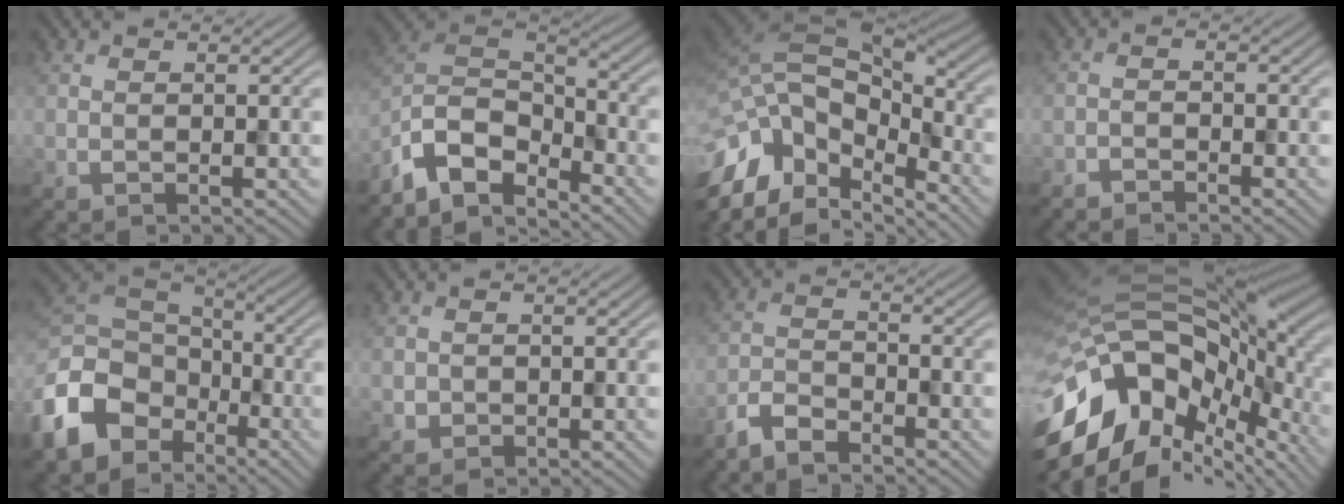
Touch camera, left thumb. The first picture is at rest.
{"total": 9.3, "force": [-6.9, 3.9, 4.8], "torque": [-0.100, -0.001, -0.154]}
{"total": 14.7, "force": [-6.6, 8.4, 10.0], "torque": [-0.256, -0.021, -0.102]}
{"total": 1.8, "force": [-1.8, 0.3, 0.3], "torque": [-0.005, 0.001, -0.039]}
{"total": 14.4, "force": [-7.3, 9.9, 7.5], "torque": [-0.209, -0.034, -0.148]}
{"total": 1.4, "force": [-0.2, 1.4, 0.2], "torque": [-0.002, -0.007, -0.007]}
{"total": 3.9, "force": [-3.4, 1.1, 1.6], "torque": [-0.036, -0.002, -0.083]}
{"total": 18.3, "force": [-6.3, 11.0, 13.2], "torque": [-0.297, -0.023, -0.104]}